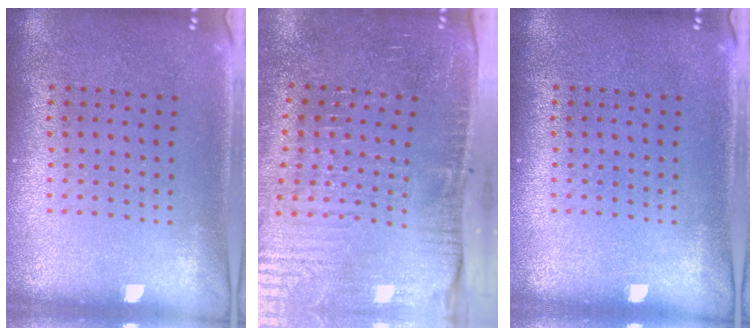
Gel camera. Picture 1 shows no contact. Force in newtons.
{"total": 4.8, "press": 4.3, "slide": 2.1}
{"total": 0.0}